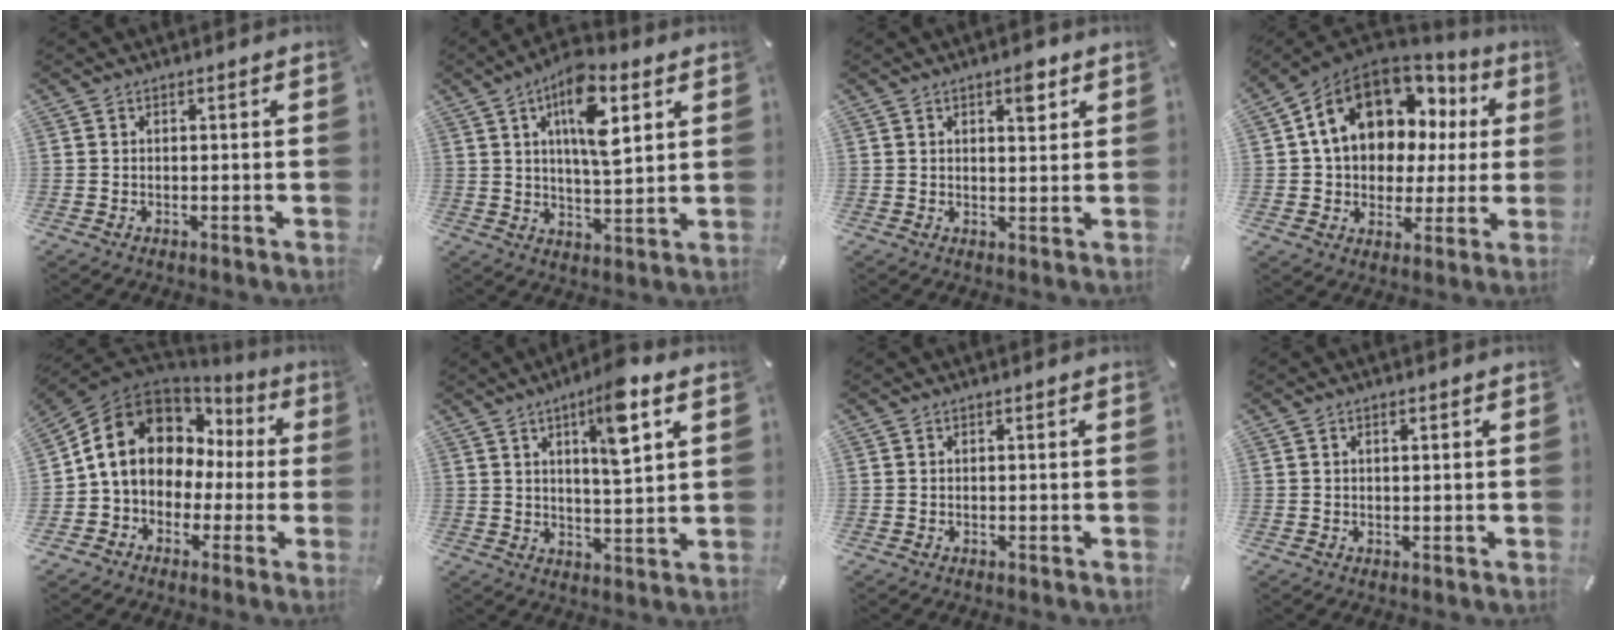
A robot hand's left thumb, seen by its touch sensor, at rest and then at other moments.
{"total": 12.5, "force": [5.7, 4.8, 10.0], "torque": [-0.163, -0.014, 0.095]}
{"total": 4.9, "force": [2.6, 2.2, 3.5], "torque": [-0.035, -0.011, 0.036]}
{"total": 17.3, "force": [6.7, 12.6, 9.7], "torque": [-0.178, -0.031, 0.123]}
{"total": 14.1, "force": [2.8, 11.6, 7.6], "torque": [-0.156, -0.003, 0.054]}
{"total": 10.6, "force": [5.3, 2.4, 8.8], "torque": [-0.132, -0.024, 0.081]}
{"total": 0.0}
{"total": 1.2, "force": [0.4, 0.5, 1.1], "torque": [-0.021, 0.003, 0.006]}